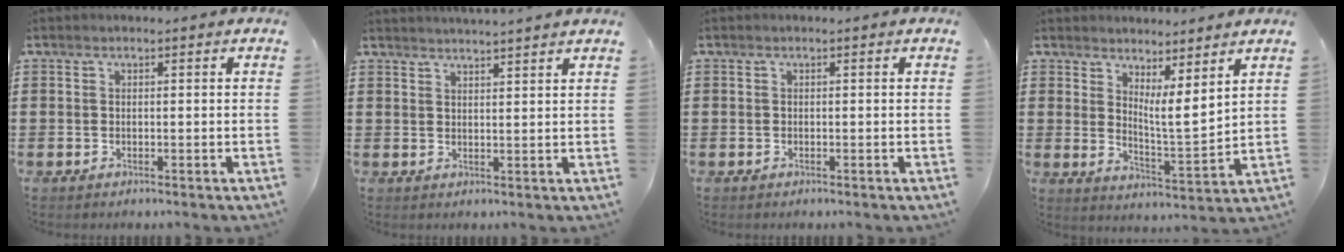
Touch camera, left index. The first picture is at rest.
{"total": 2.5, "force": [2.4, -0.6, 0.1], "torque": [-0.008, -0.011, 0.045]}
{"total": 0.0}
{"total": 5.3, "force": [4.3, 0.7, 3.0], "torque": [-0.056, -0.035, 0.073]}